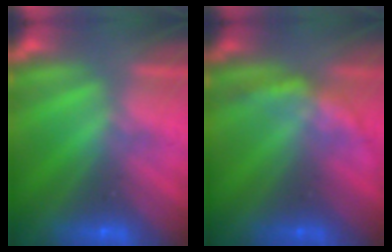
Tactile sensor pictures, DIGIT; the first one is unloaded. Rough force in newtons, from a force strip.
{"total": 2.2}